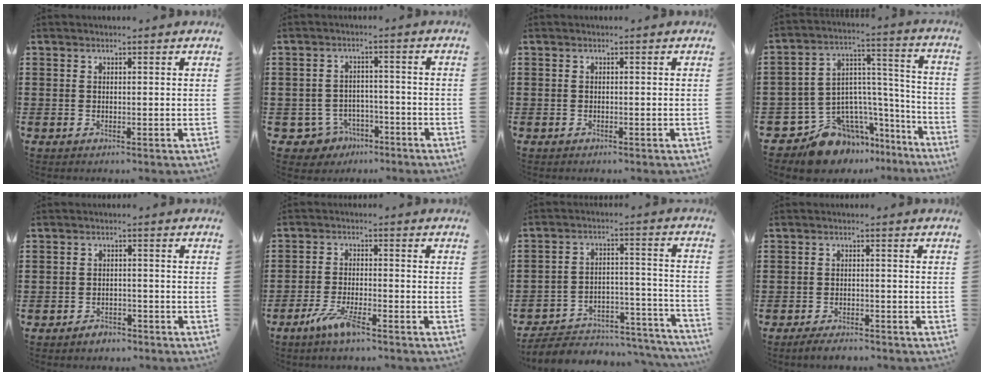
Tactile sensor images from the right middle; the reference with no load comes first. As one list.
[{"total": 3.6, "force": [-2.8, 2.0, 0.6], "torque": [-0.033, 0.002, -0.063]}, {"total": 0.0}, {"total": 11.2, "force": [-9.3, 5.6, 2.7], "torque": [-0.059, 0.007, -0.166]}, {"total": 1.5, "force": [-1.3, 0.5, 0.2], "torque": [-0.007, 0.002, -0.029]}, {"total": 5.4, "force": [-3.6, 0.9, 4.0], "torque": [-0.089, -0.010, -0.068]}, {"total": 4.3, "force": [-4.0, 1.3, 1.0], "torque": [-0.017, 0.007, -0.081]}, {"total": 2.0, "force": [-1.9, 0.2, 0.6], "torque": [-0.011, 0.001, -0.037]}]